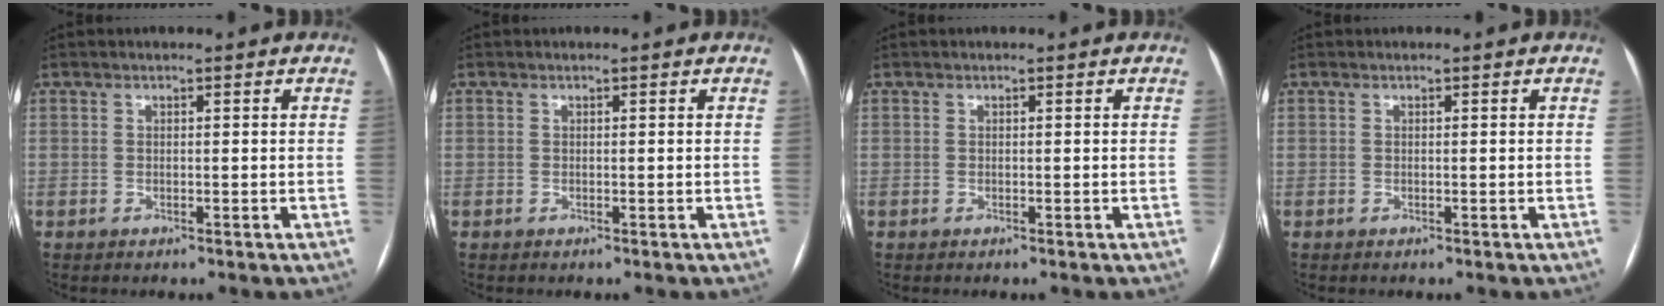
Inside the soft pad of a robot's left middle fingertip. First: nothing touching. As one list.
[{"total": 0.0}, {"total": 0.0}, {"total": 0.0}]